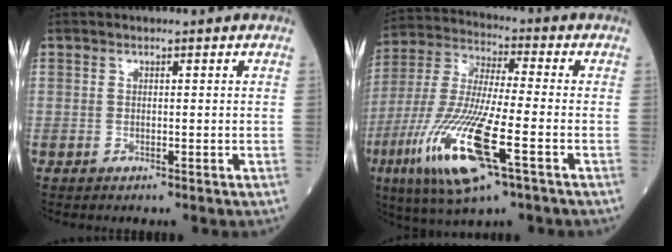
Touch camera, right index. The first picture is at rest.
{"total": 17.9, "force": [-7.0, 2.6, 16.2], "torque": [-0.356, -0.030, -0.128]}